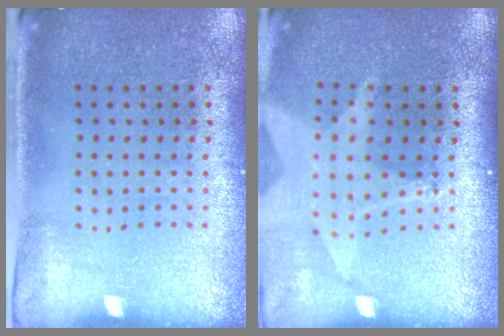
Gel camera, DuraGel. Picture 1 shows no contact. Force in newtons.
{"total": 2.0, "press": 1.5, "slide": 1.3}